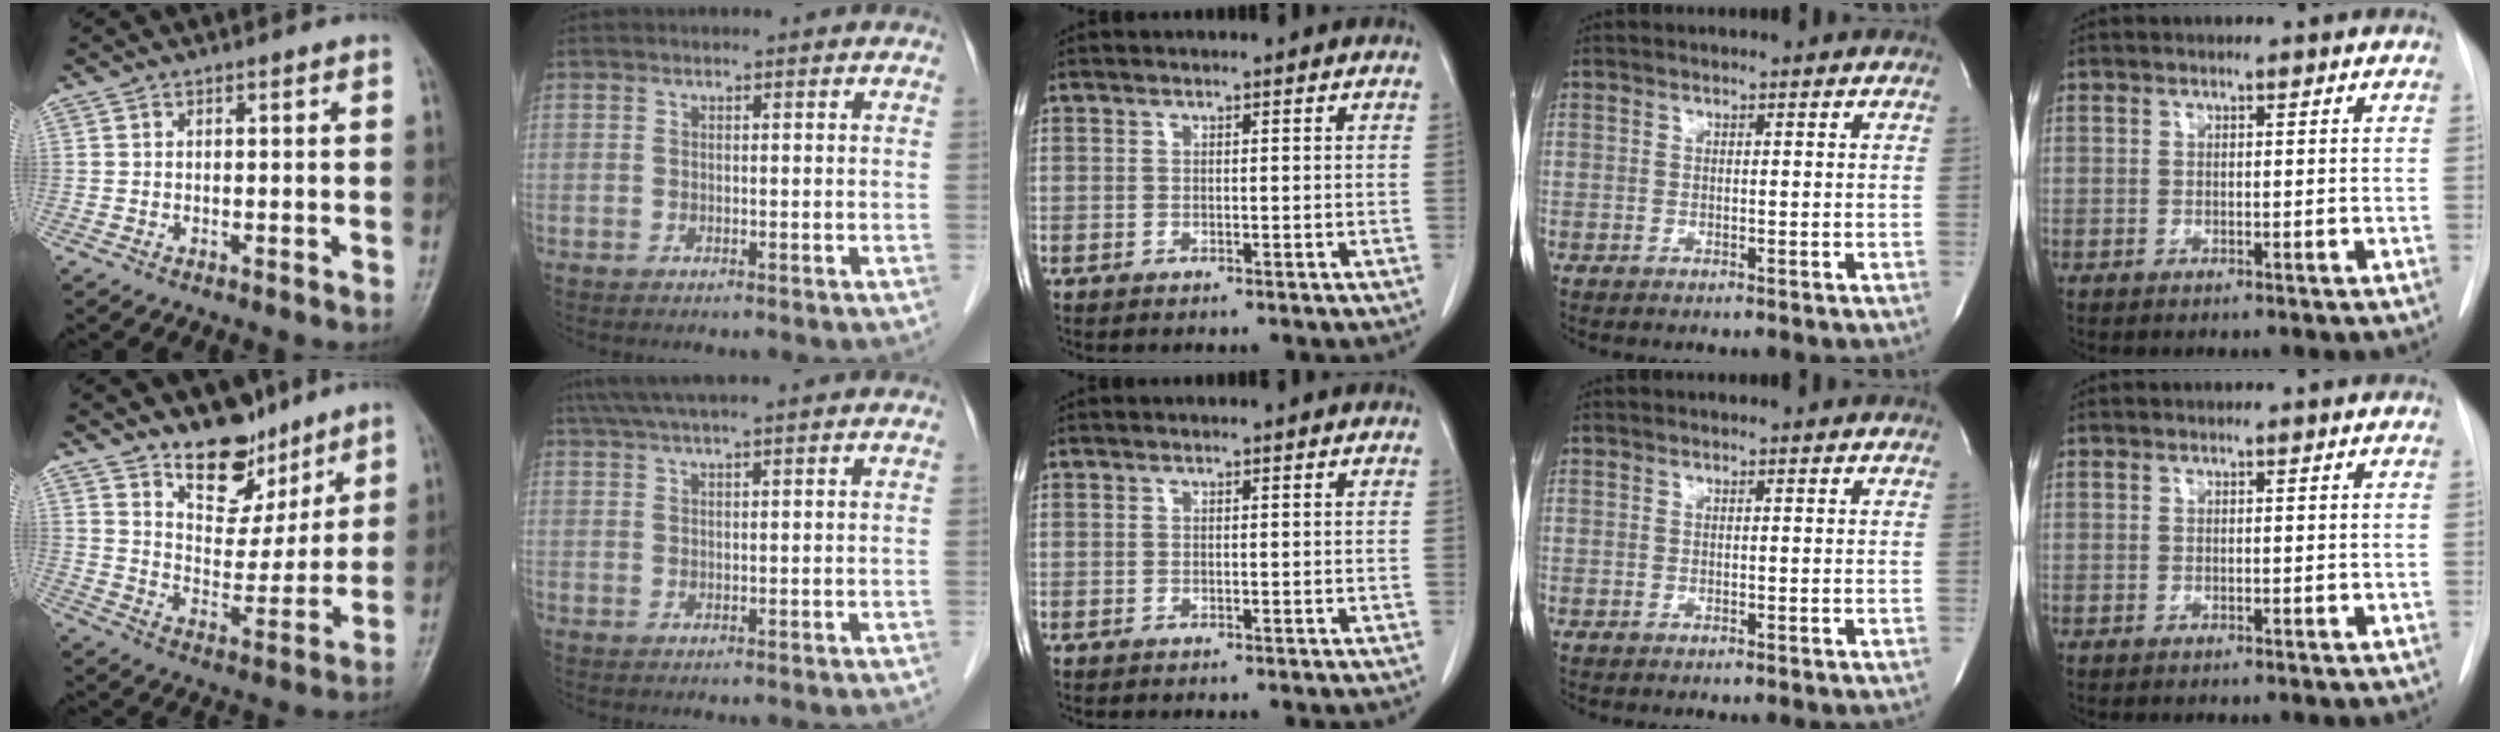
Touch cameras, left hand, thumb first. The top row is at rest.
{"thumb": {"total": 11.9, "force": [9.0, 6.3, 4.4], "torque": [-0.030, -0.069, 0.158]}, "index": {"total": 6.1, "force": [5.0, -1.1, 3.4], "torque": [-0.054, 0.033, 0.083]}}